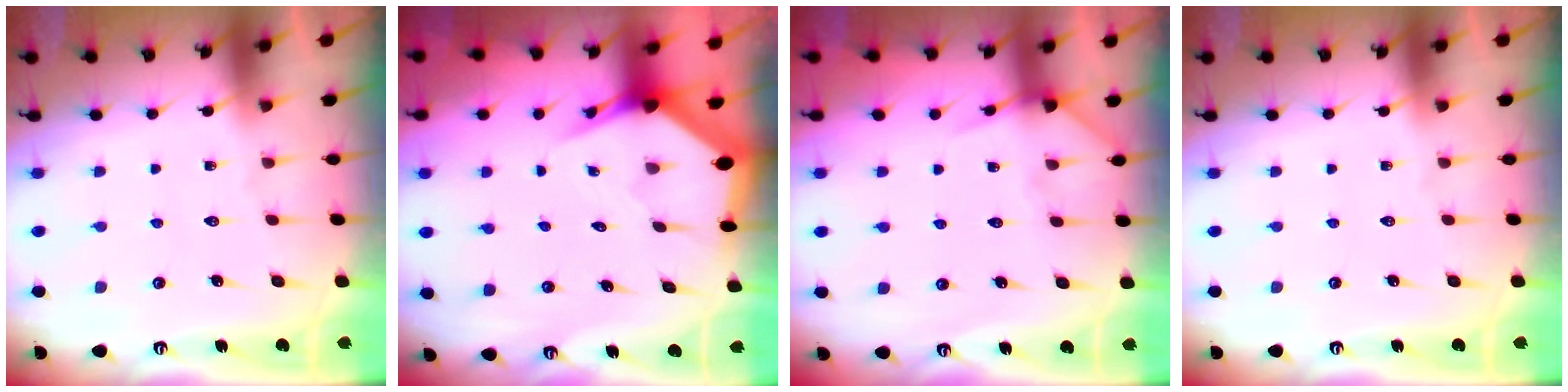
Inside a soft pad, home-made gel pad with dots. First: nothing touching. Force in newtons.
{"total": 3.5, "press": 3.5, "slide": 0.4}
{"total": 4.4, "press": 4.3, "slide": 0.7}
{"total": 0.0}